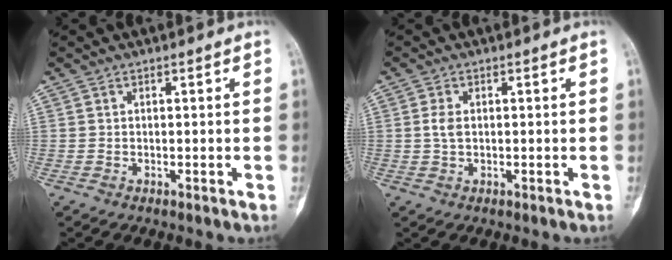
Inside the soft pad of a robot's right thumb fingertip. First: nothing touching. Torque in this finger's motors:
{"motor_torque": [0.22, 0.02, 0.15, -0.43, 0.09]}